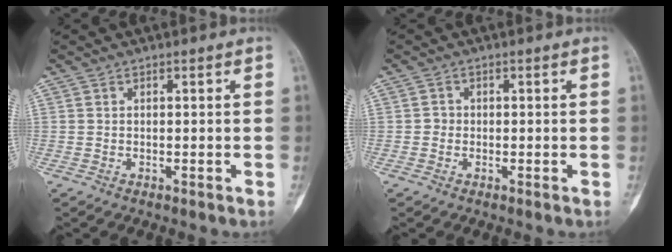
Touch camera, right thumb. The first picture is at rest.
{"total": 0.9, "force": [-0.2, 0.8, 0.3], "torque": [0.002, 0.004, -0.006]}